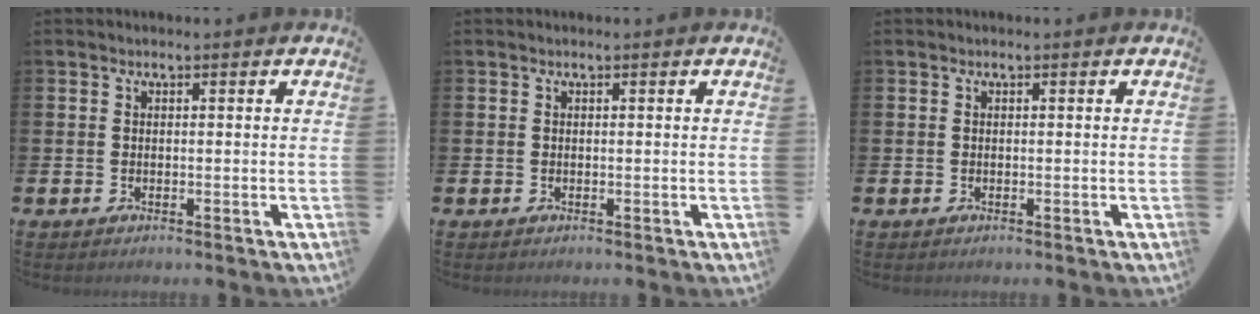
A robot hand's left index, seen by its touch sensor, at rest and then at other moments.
{"total": 0.0}
{"total": 0.0}